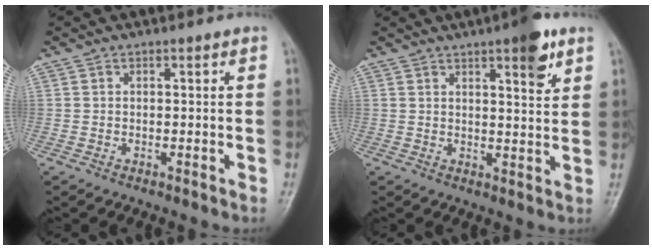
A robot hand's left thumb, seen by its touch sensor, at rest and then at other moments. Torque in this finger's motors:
{"motor_torque": [1.63, 0.52, 0.82, -0.33, 0.03]}